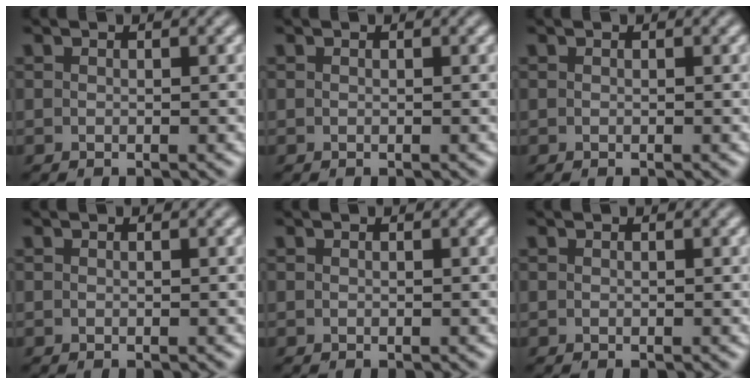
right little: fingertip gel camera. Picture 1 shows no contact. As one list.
[{"total": 0.0}, {"total": 0.0}, {"total": 0.0}, {"total": 0.0}, {"total": 0.0}]